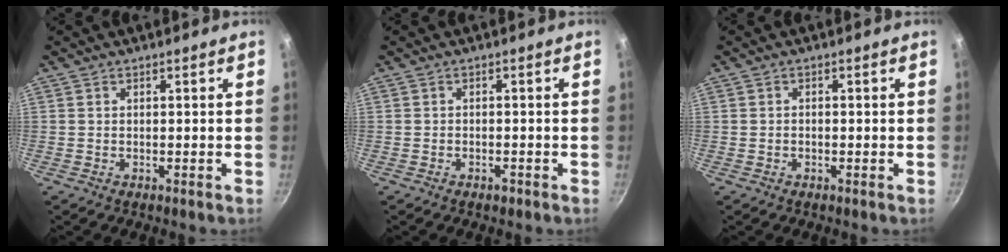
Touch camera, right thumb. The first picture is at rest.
{"total": 1.1, "force": [-0.8, 0.6, 0.6], "torque": [-0.013, 0.006, -0.009]}
{"total": 0.6, "force": [-0.3, 0.4, 0.4], "torque": [-0.012, 0.005, -0.005]}